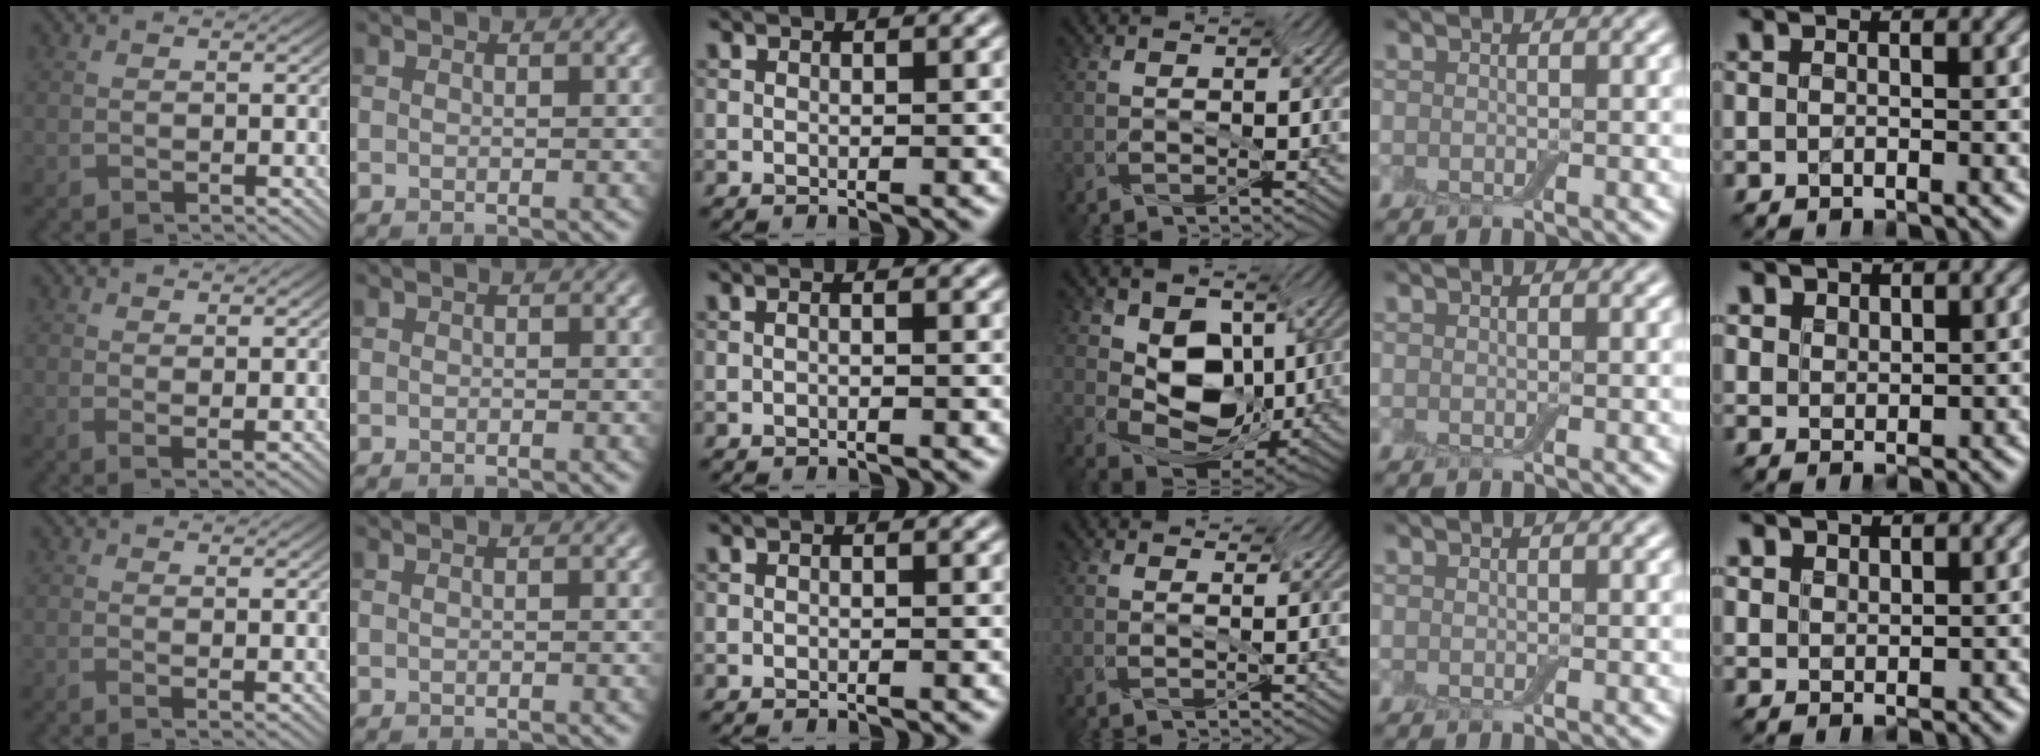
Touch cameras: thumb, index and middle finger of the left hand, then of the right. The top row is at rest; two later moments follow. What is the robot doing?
{"motion": "screw", "object": "jar lid"}